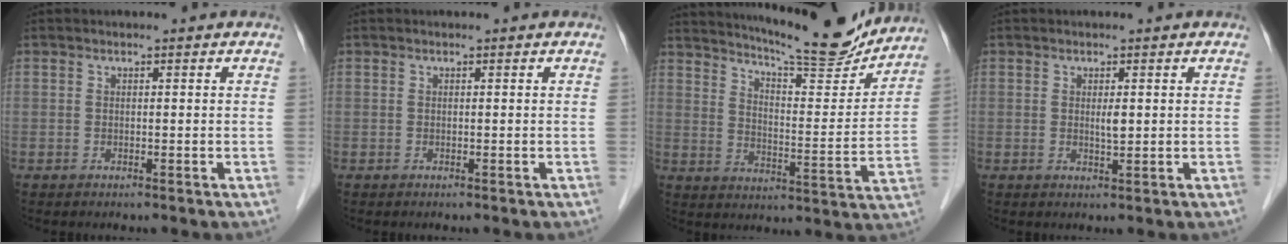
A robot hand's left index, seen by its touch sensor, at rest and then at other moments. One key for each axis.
{"total": 0.0}
{"total": 17.8, "fx": 16.5, "fy": 1.4, "fz": 6.7, "tx": -0.110, "ty": -0.034, "tz": 0.229}
{"total": 1.5, "fx": 0.3, "fy": 0.3, "fz": 1.4, "tx": -0.026, "ty": -0.001, "tz": 0.006}